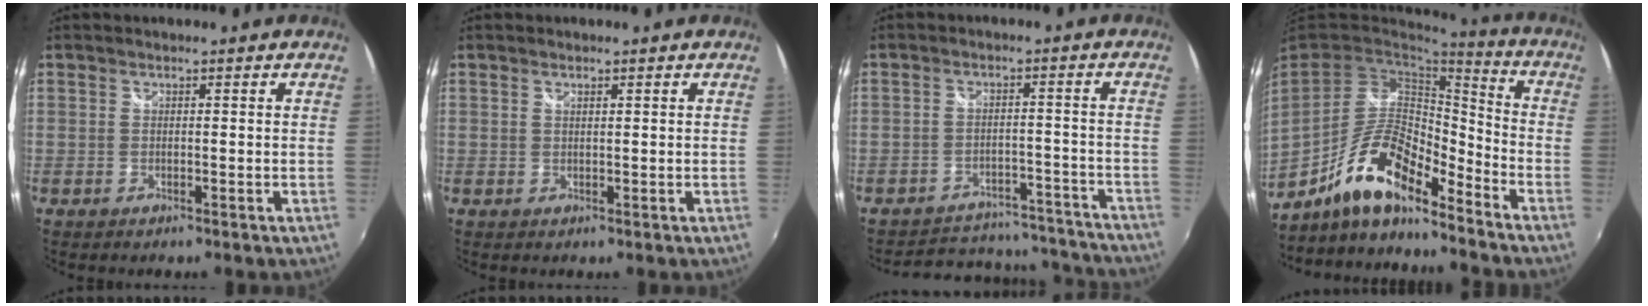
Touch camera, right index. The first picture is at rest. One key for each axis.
{"total": 0.6, "fx": 0.4, "fy": 0.2, "fz": 0.4, "tx": -0.006, "ty": 0.001, "tz": 0.007}
{"total": 16.9, "fx": -15.4, "fy": 6.0, "fz": 3.5, "tx": -0.078, "ty": 0.043, "tz": -0.182}
{"total": 15.0, "fx": -10.6, "fy": 4.2, "fz": 9.7, "tx": -0.196, "ty": -0.005, "tz": -0.202}